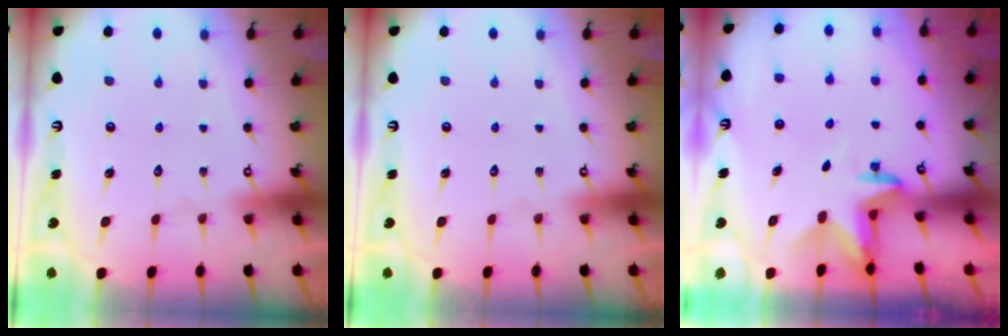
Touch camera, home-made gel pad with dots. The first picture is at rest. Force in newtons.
{"total": 0.0}
{"total": 3.3, "press": 3.2, "slide": 0.7}